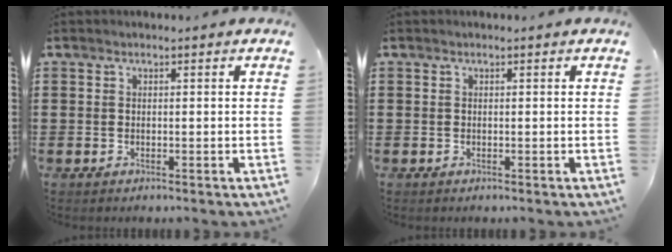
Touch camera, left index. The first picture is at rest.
{"total": 0.0}